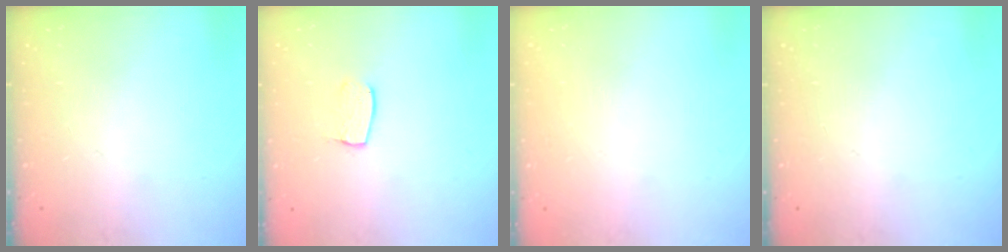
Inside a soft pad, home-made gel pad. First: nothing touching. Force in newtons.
{"total": 6.0, "press": 6.0, "slide": 0.4}
{"total": 0.0}
{"total": 0.0}